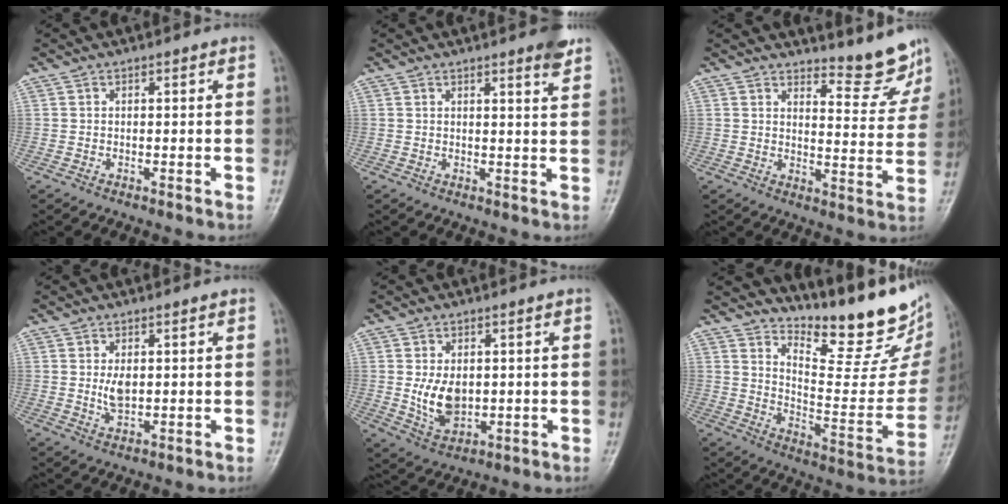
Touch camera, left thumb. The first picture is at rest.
{"total": 3.7, "force": [2.7, 0.3, 2.5], "torque": [-0.026, -0.017, 0.033]}
{"total": 8.4, "force": [8.0, 1.6, 2.1], "torque": [-0.007, -0.081, 0.104]}
{"total": 3.6, "force": [0.7, 1.9, 2.9], "torque": [-0.046, -0.010, 0.018]}
{"total": 7.1, "force": [0.5, 4.7, 5.3], "torque": [-0.081, -0.014, 0.024]}
{"total": 20.1, "force": [16.4, 5.2, 10.3], "torque": [-0.105, -0.136, 0.238]}